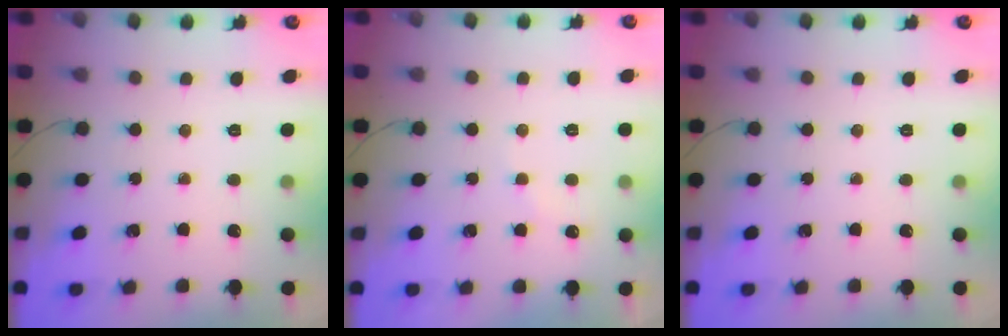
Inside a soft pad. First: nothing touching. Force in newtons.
{"total": 3.4, "press": 3.2, "slide": 1.0}
{"total": 0.0}